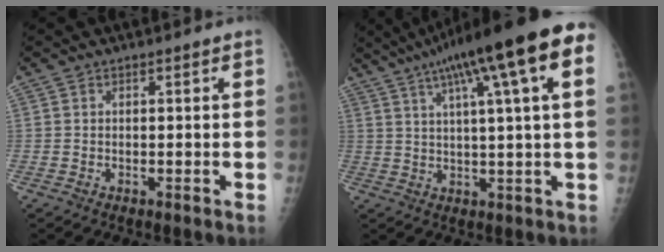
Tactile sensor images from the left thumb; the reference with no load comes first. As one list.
[{"total": 19.4, "force": [8.8, 2.7, 17.1], "torque": [-0.268, 0.021, 0.122]}]